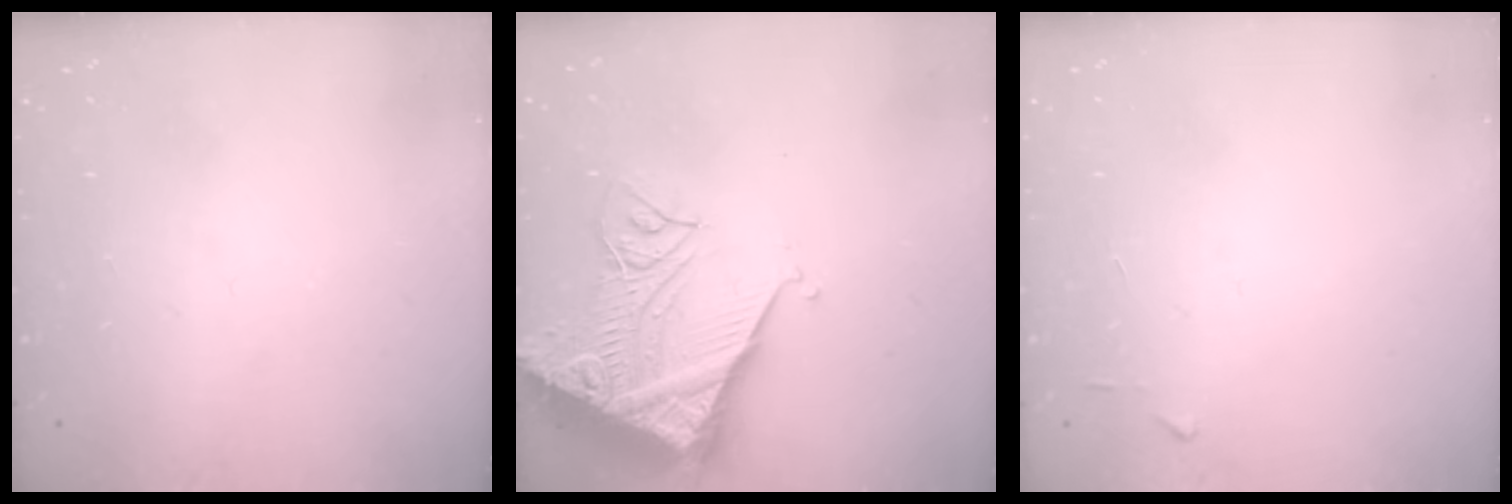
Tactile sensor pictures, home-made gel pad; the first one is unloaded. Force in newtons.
{"total": 16.3, "press": 16.2, "slide": 1.9}
{"total": 3.7, "press": 3.7, "slide": 0.4}